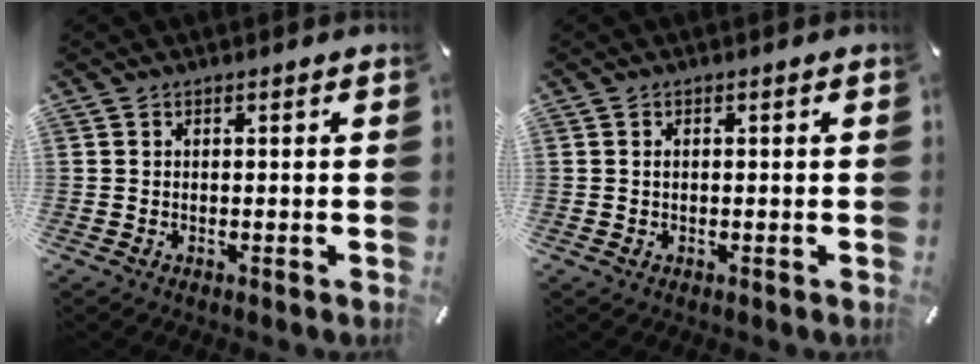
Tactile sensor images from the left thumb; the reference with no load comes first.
{"total": 0.7, "force": [0.0, 0.5, 0.5], "torque": [-0.012, 0.001, -0.001]}